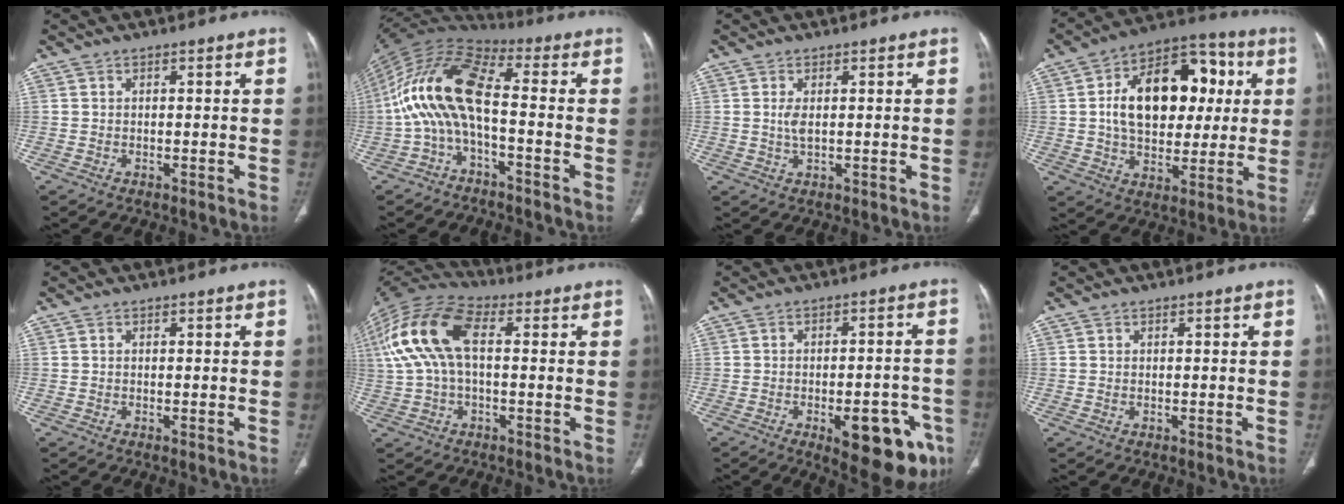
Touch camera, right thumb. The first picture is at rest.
{"total": 13.9, "force": [-2.6, 5.4, 12.5], "torque": [-0.250, 0.064, -0.061]}
{"total": 2.2, "force": [0.3, 0.8, 2.0], "torque": [-0.047, -0.003, 0.012]}
{"total": 21.0, "force": [3.5, 13.4, 15.7], "torque": [-0.213, 0.018, 0.056]}
{"total": 0.0}
{"total": 15.8, "force": [2.3, 8.5, 13.1], "torque": [-0.288, 0.039, 0.039]}
{"total": 15.9, "force": [-7.0, 6.2, 12.8], "torque": [-0.108, 0.025, -0.075]}
{"total": 0.0}